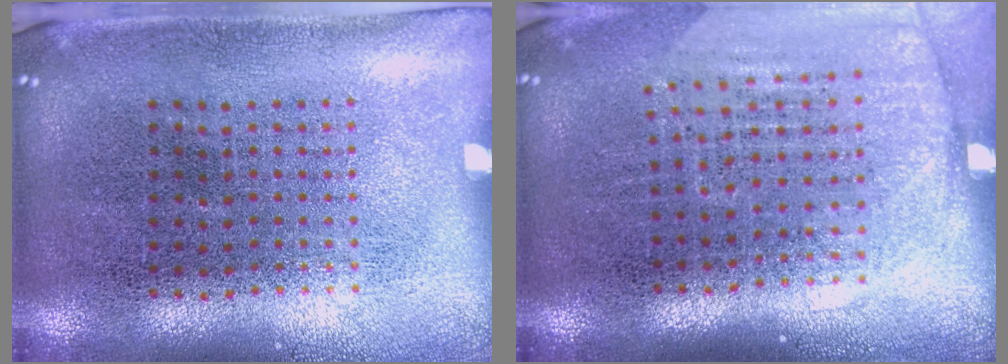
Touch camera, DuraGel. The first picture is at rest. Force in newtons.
{"total": 1.7, "press": 1.5, "slide": 0.8}